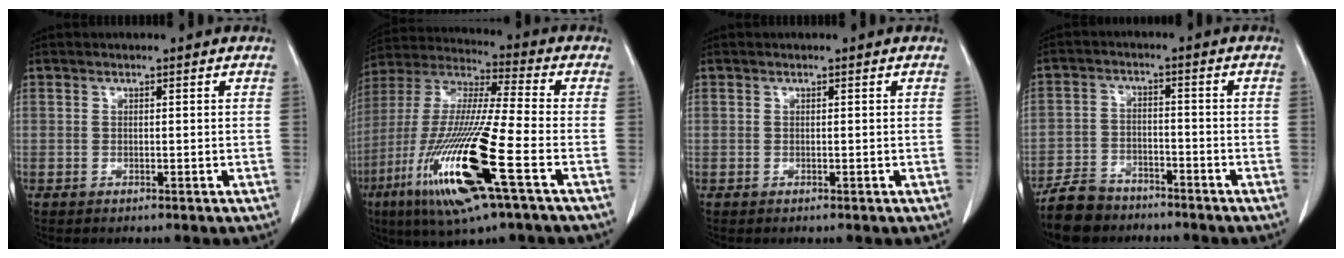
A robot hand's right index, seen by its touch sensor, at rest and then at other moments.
{"total": 20.5, "force": [-7.9, 1.2, 18.9], "torque": [-0.415, -0.037, -0.153]}
{"total": 0.0}
{"total": 7.3, "force": [-6.1, 3.5, 2.0], "torque": [-0.047, -0.007, -0.113]}